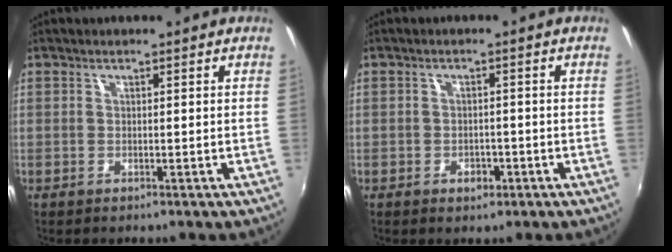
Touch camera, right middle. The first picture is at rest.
{"total": 2.5, "force": [-1.3, 1.8, 1.1], "torque": [-0.019, 0.000, -0.017]}